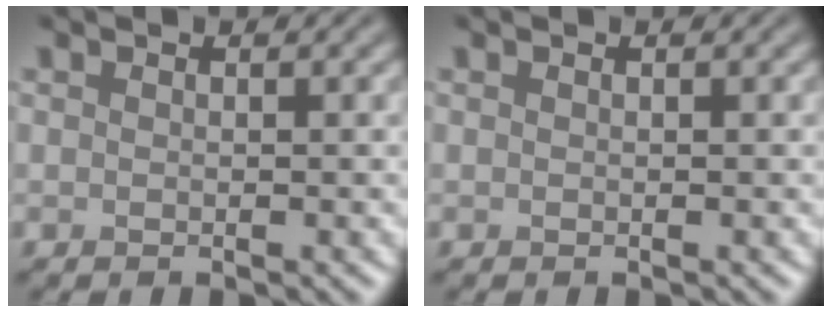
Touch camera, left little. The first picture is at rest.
{"total": 0.0}